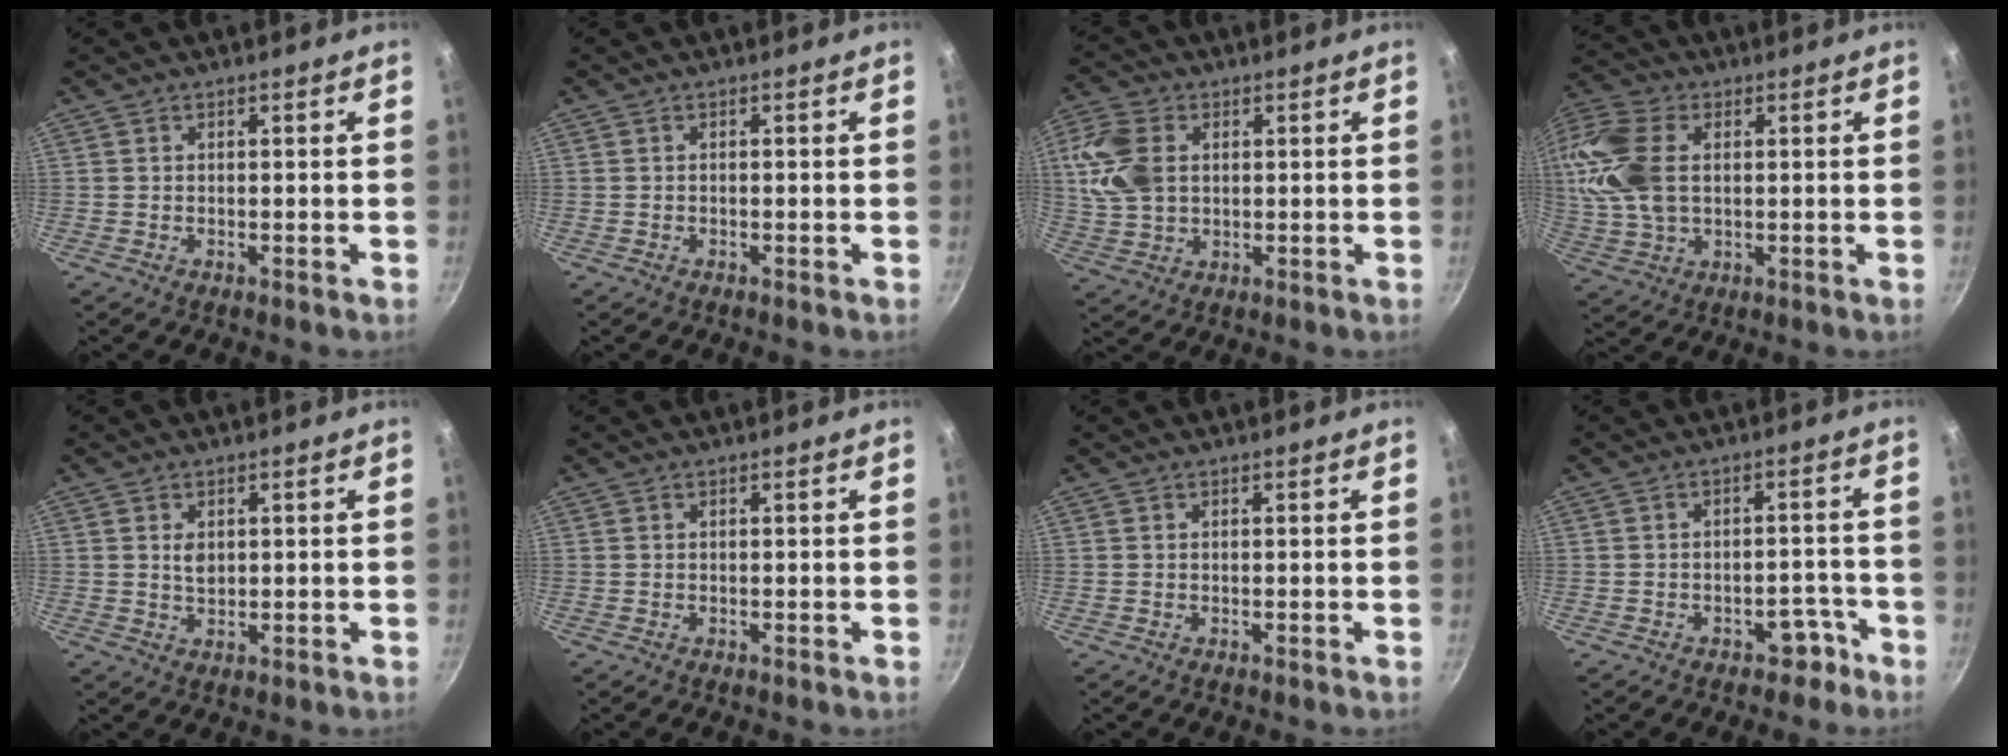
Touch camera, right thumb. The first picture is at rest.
{"total": 0.0}
{"total": 11.0, "force": [2.1, 7.5, 7.8], "torque": [-0.171, 0.005, 0.042]}
{"total": 19.6, "force": [3.7, 12.8, 14.4], "torque": [-0.365, 0.018, 0.072]}
{"total": 2.6, "force": [0.7, 1.7, 1.9], "torque": [-0.025, -0.006, 0.015]}
{"total": 0.0}
{"total": 0.0}
{"total": 4.5, "force": [-3.0, 2.9, 1.7], "torque": [-0.004, 0.041, -0.037]}